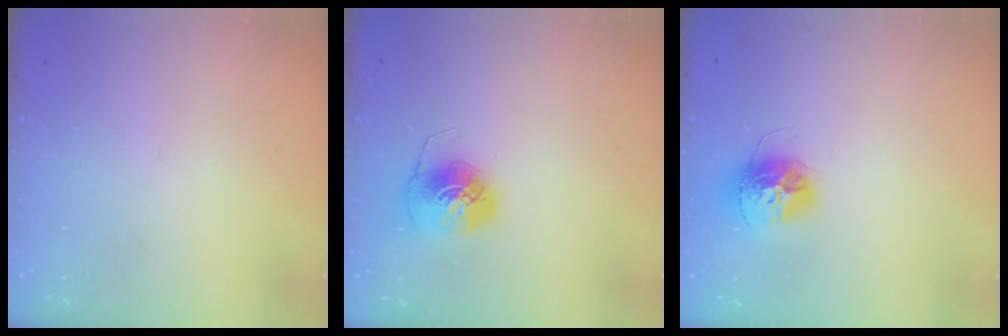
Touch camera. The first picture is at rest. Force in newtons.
{"total": 7.9, "press": 7.9, "slide": 0.3}
{"total": 13.4, "press": 13.4, "slide": 1.2}